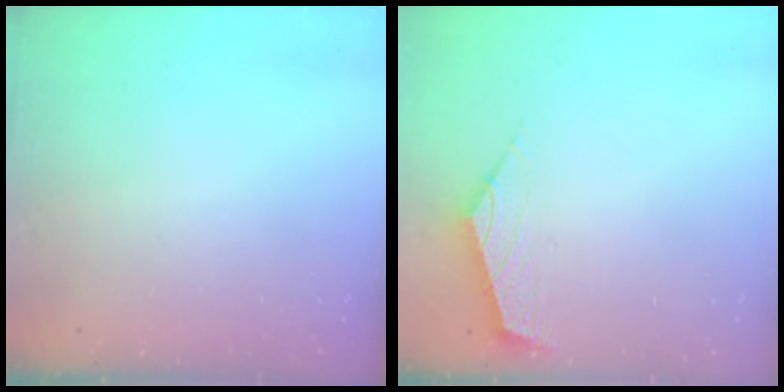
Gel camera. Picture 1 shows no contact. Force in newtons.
{"total": 2.2, "press": 2.2, "slide": 0.5}